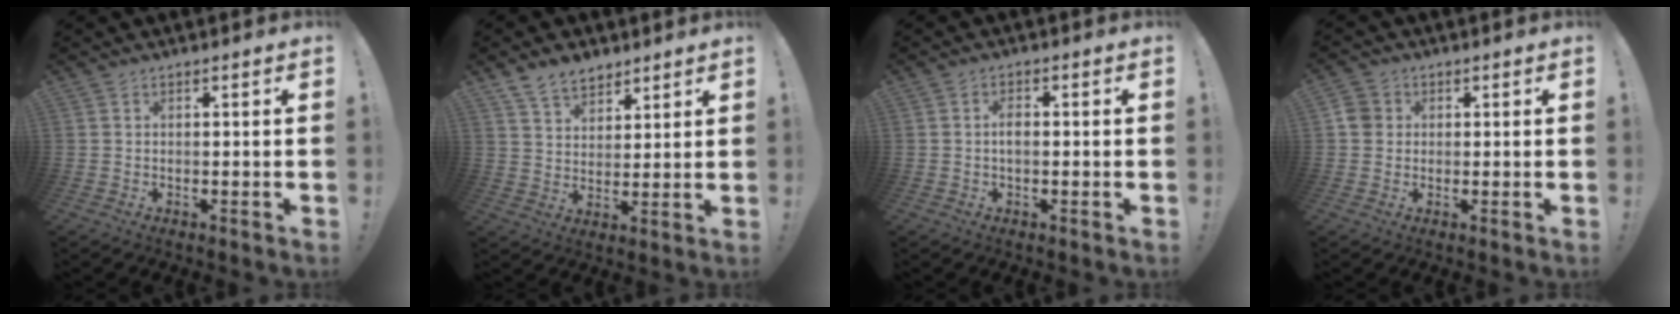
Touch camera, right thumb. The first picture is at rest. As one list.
[{"total": 8.5, "force": [6.5, 4.7, 2.8], "torque": [-0.054, -0.034, 0.126]}, {"total": 7.1, "force": [-0.2, 4.2, 5.8], "torque": [-0.102, 0.005, -0.006]}, {"total": 4.4, "force": [0.7, 4.1, 1.5], "torque": [-0.023, 0.007, 0.012]}]